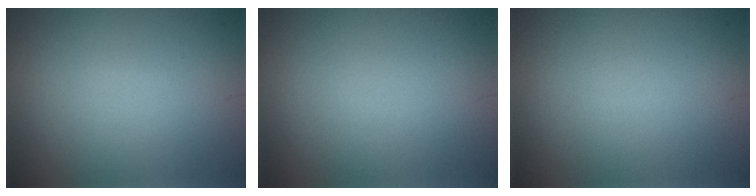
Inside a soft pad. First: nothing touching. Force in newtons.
{"total": 0.0}
{"total": 0.0}